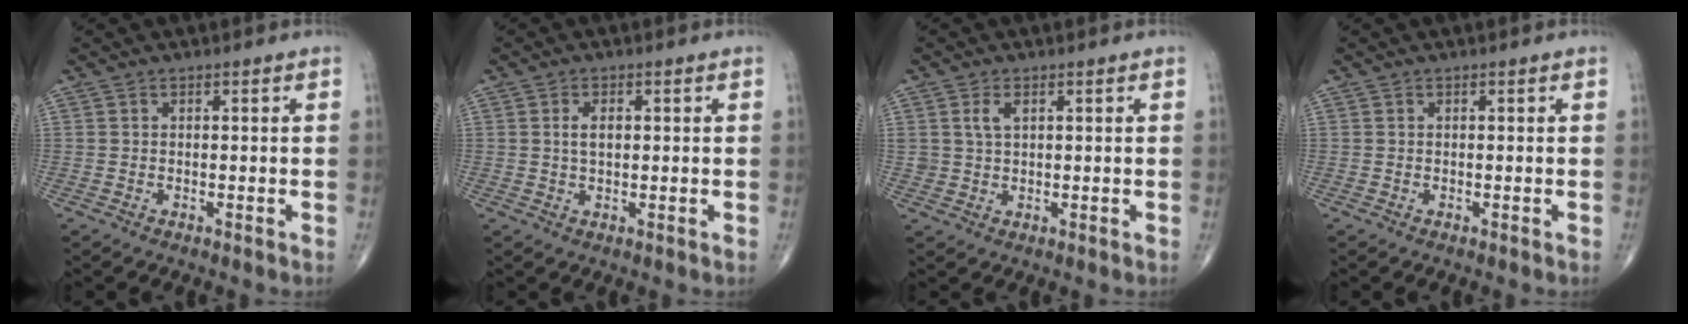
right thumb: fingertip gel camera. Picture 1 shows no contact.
{"total": 2.8, "force": [0.5, 1.5, 2.3], "torque": [-0.040, 0.000, 0.010]}
{"total": 3.0, "force": [1.2, 1.8, 2.1], "torque": [-0.037, -0.004, 0.025]}
{"total": 0.0}